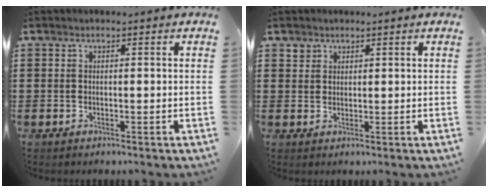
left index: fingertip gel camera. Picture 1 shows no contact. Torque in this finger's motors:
{"motor_torque": [0.13, 0.06, 0.04, -0.01]}